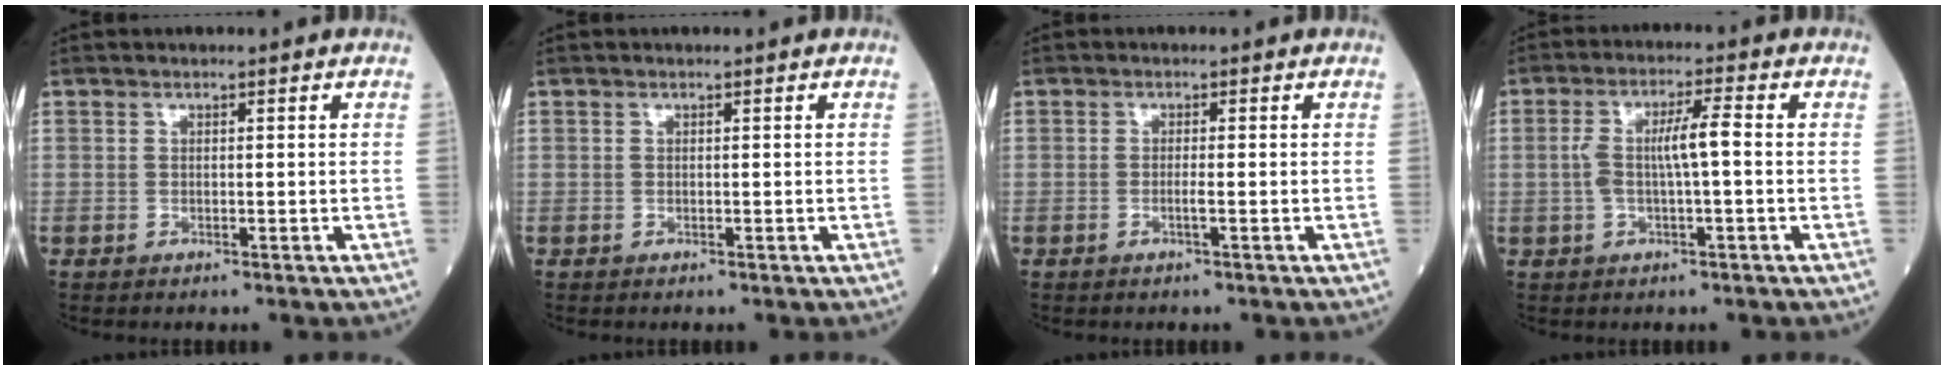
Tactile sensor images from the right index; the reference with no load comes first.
{"total": 0.0}
{"total": 1.1, "force": [-0.4, -0.2, 1.0], "torque": [-0.020, 0.000, -0.011]}
{"total": 5.5, "force": [-0.1, 0.6, 5.5], "torque": [-0.113, 0.016, -0.001]}